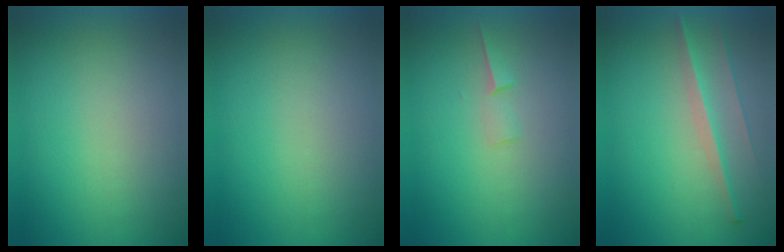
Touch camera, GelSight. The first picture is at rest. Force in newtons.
{"total": 1.4}
{"total": 1.5}
{"total": 2.7}